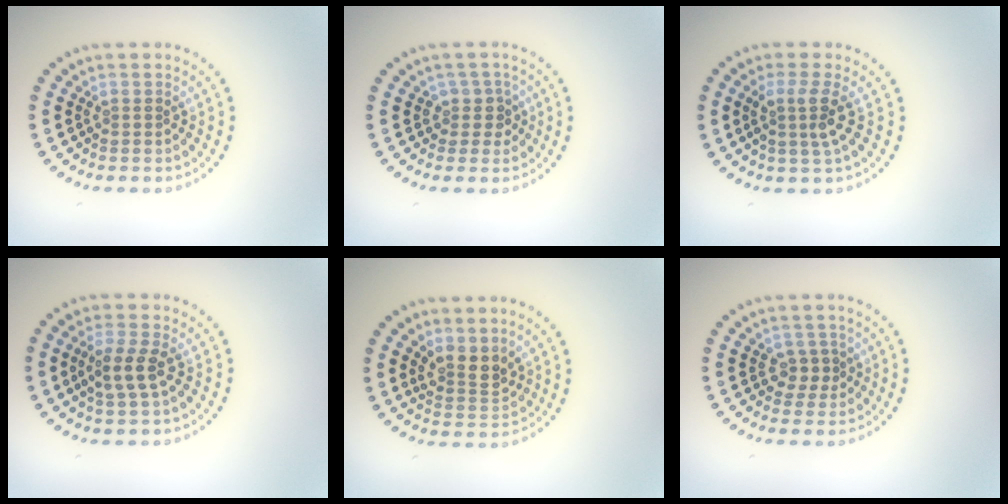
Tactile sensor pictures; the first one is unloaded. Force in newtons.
{"total": 1.8, "press": 1.4, "slide": 1.2}
{"total": 2.7, "press": 2.0, "slide": 1.8}
{"total": 2.8, "press": 2.6, "slide": 1.0}
{"total": 2.8, "press": 2.4, "slide": 1.3}
{"total": 1.9, "press": 1.7, "slide": 0.8}